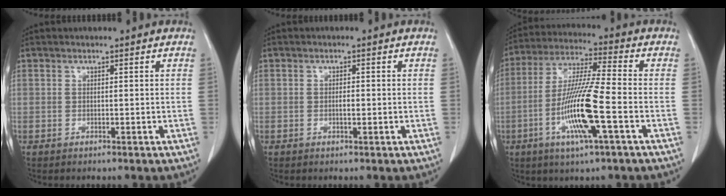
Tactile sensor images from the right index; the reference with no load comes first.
{"total": 1.2, "force": [-0.2, 0.4, 1.1], "torque": [-0.021, 0.001, -0.002]}
{"total": 13.6, "force": [-4.1, 0.4, 12.9], "torque": [-0.259, -0.011, -0.081]}